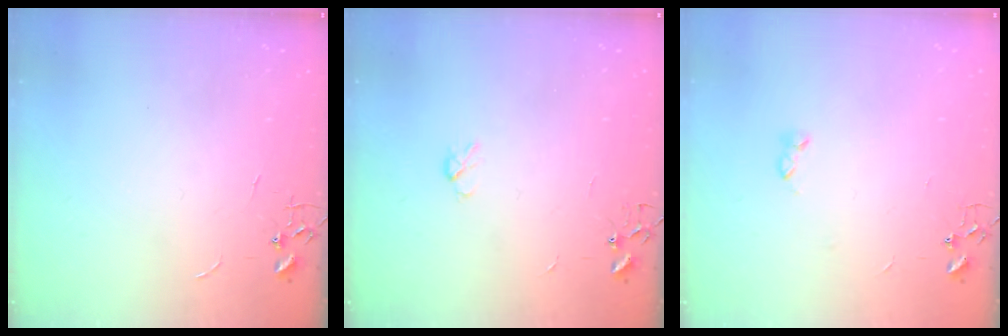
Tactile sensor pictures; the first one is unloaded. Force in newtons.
{"total": 4.0, "press": 3.9, "slide": 0.7}
{"total": 2.6, "press": 2.5, "slide": 0.5}